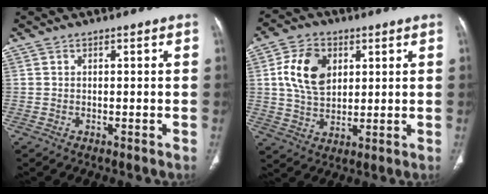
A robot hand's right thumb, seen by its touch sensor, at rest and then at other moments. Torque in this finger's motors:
{"motor_torque": [0.02, 0.02, 0.73, 0.48, 0.10]}